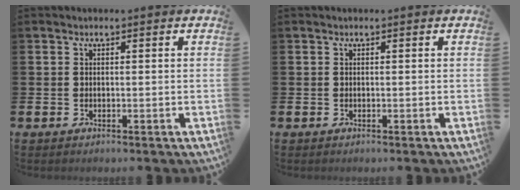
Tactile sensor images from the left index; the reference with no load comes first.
{"total": 0.0}